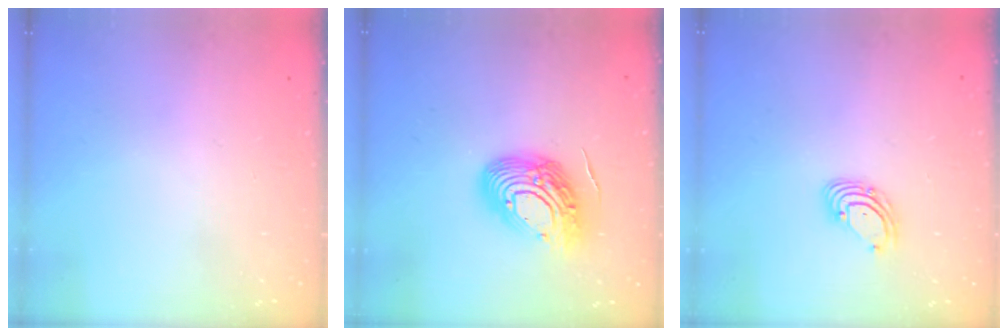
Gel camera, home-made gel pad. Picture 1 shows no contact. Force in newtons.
{"total": 15.0, "press": 14.9, "slide": 1.5}
{"total": 2.7, "press": 2.7, "slide": 0.3}